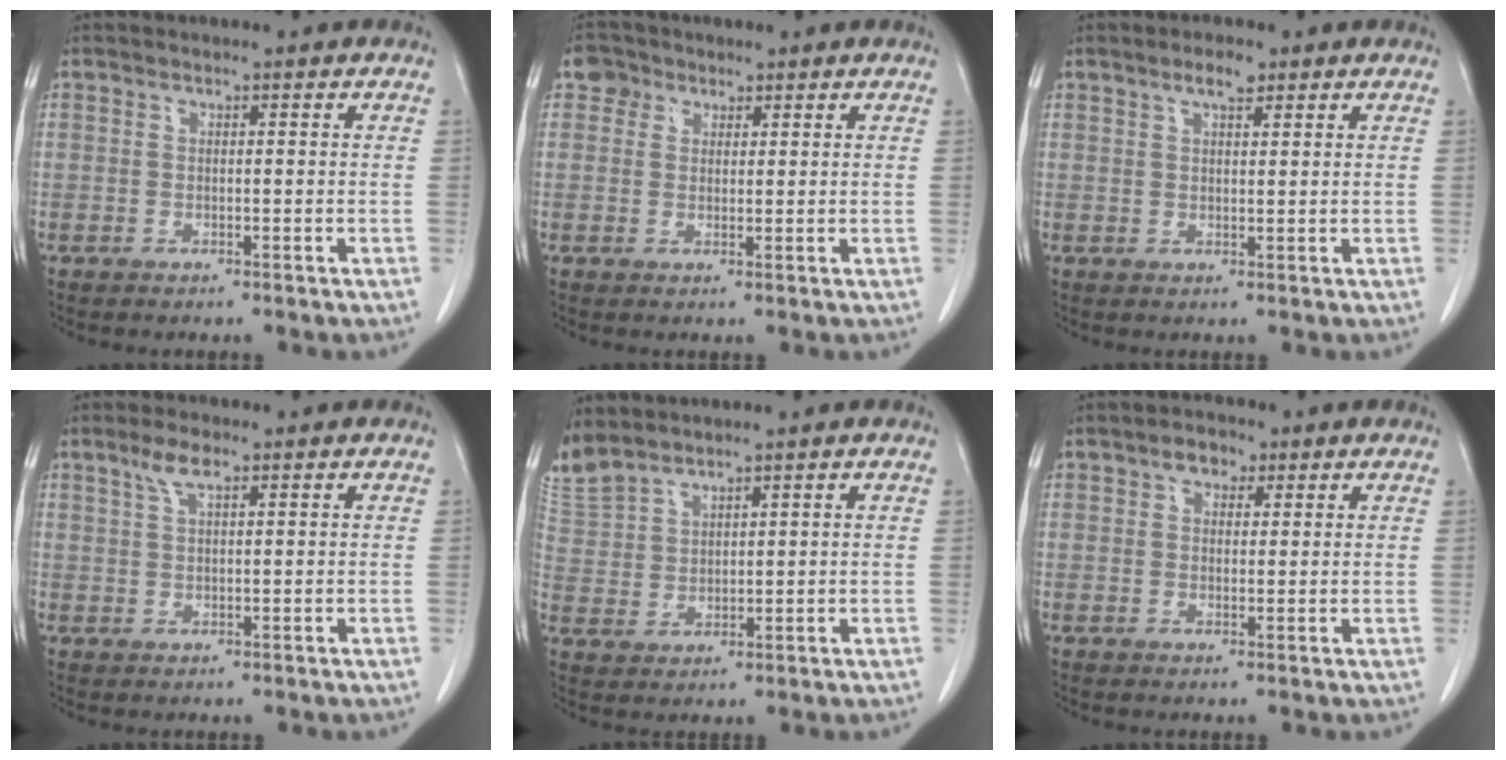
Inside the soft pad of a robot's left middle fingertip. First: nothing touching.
{"total": 3.1, "force": [1.7, 2.5, 0.6], "torque": [-0.007, 0.008, 0.025]}
{"total": 2.8, "force": [1.8, 0.8, 1.9], "torque": [-0.037, 0.004, 0.031]}
{"total": 2.9, "force": [1.8, 0.7, 2.1], "torque": [-0.048, 0.007, 0.039]}
{"total": 6.0, "force": [5.9, 0.9, 0.7], "torque": [-0.034, 0.010, 0.134]}
{"total": 2.9, "force": [1.6, 1.9, 1.6], "torque": [-0.028, 0.012, 0.026]}